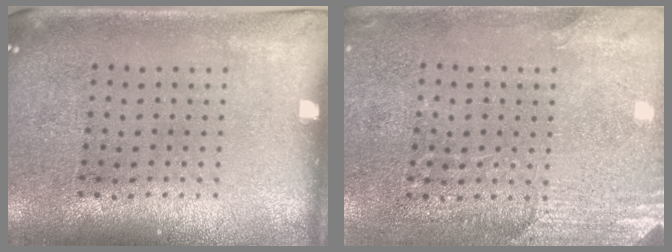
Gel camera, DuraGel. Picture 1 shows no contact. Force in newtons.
{"total": 2.7, "press": 2.5, "slide": 0.9}